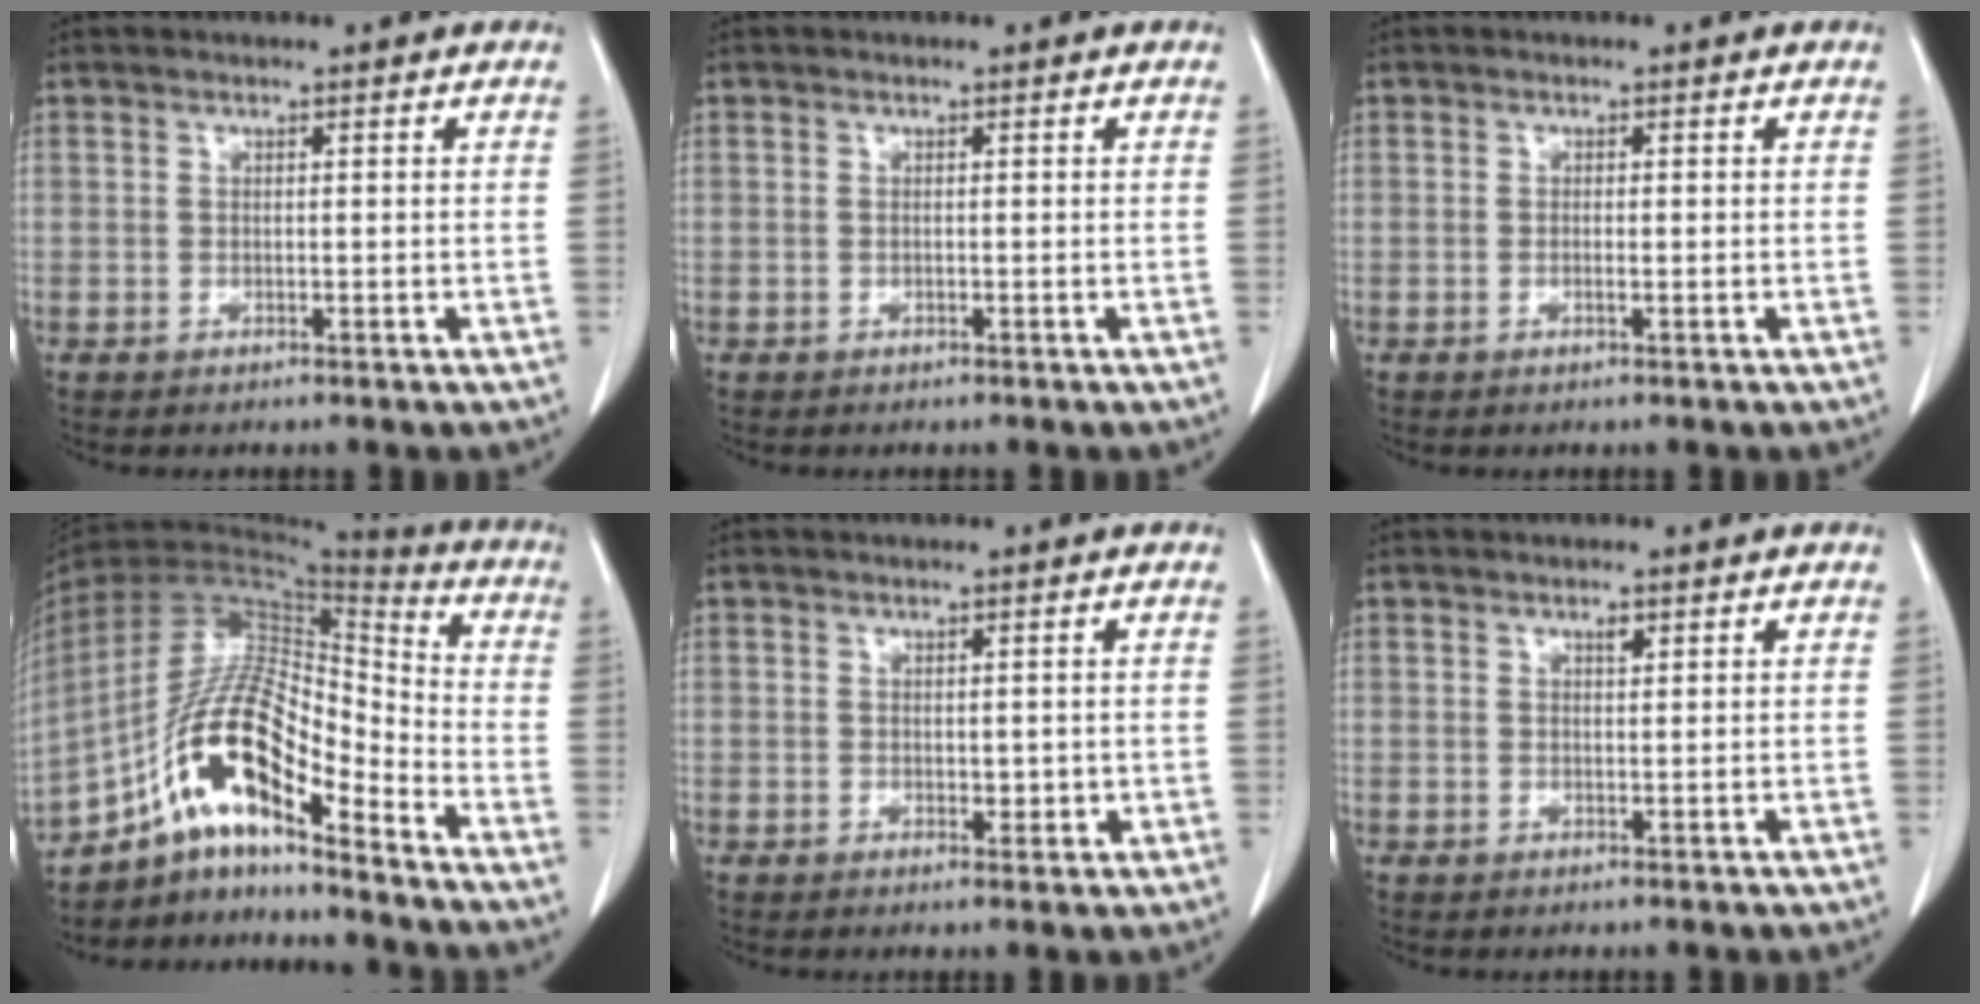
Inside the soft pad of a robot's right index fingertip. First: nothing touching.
{"total": 0.0}
{"total": 0.8, "force": [-0.2, 0.1, 0.8], "torque": [-0.016, -0.001, -0.002]}
{"total": 14.9, "force": [-9.1, 3.4, 11.3], "torque": [-0.214, 0.030, -0.160]}
{"total": 1.8, "force": [0.0, 1.1, 1.4], "torque": [-0.016, -0.004, 0.004]}
{"total": 0.9, "force": [0.6, 0.3, 0.6], "torque": [-0.011, -0.003, 0.009]}